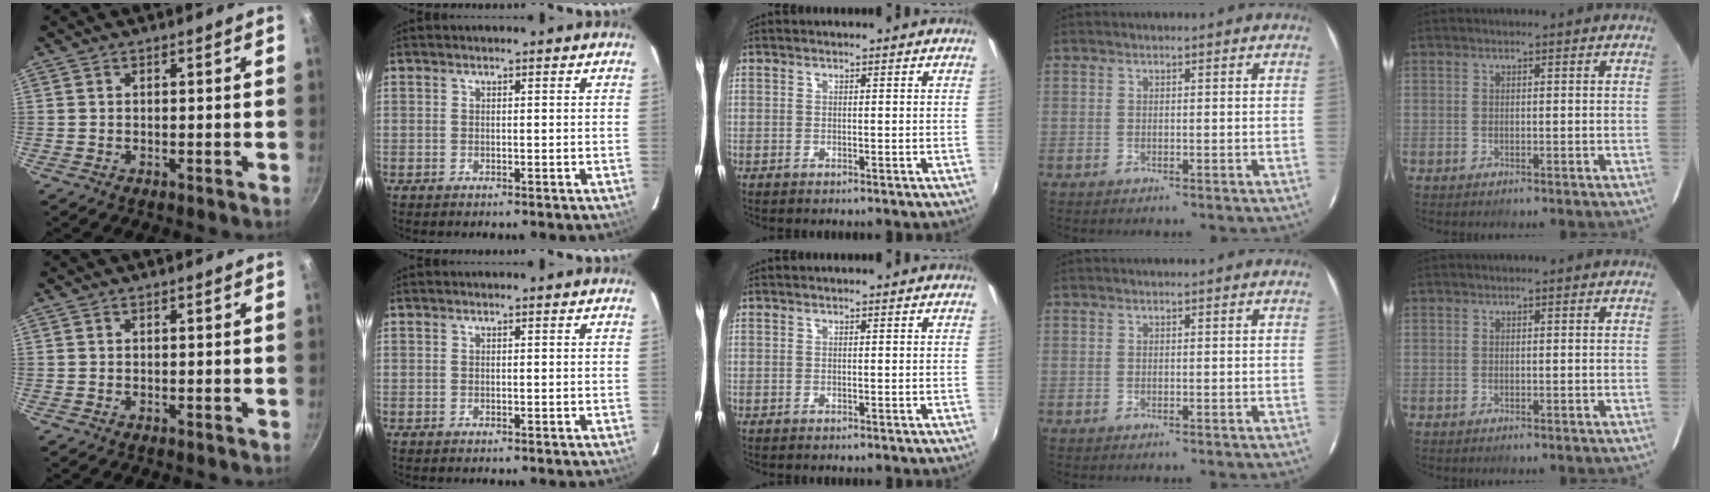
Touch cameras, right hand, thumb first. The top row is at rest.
{}